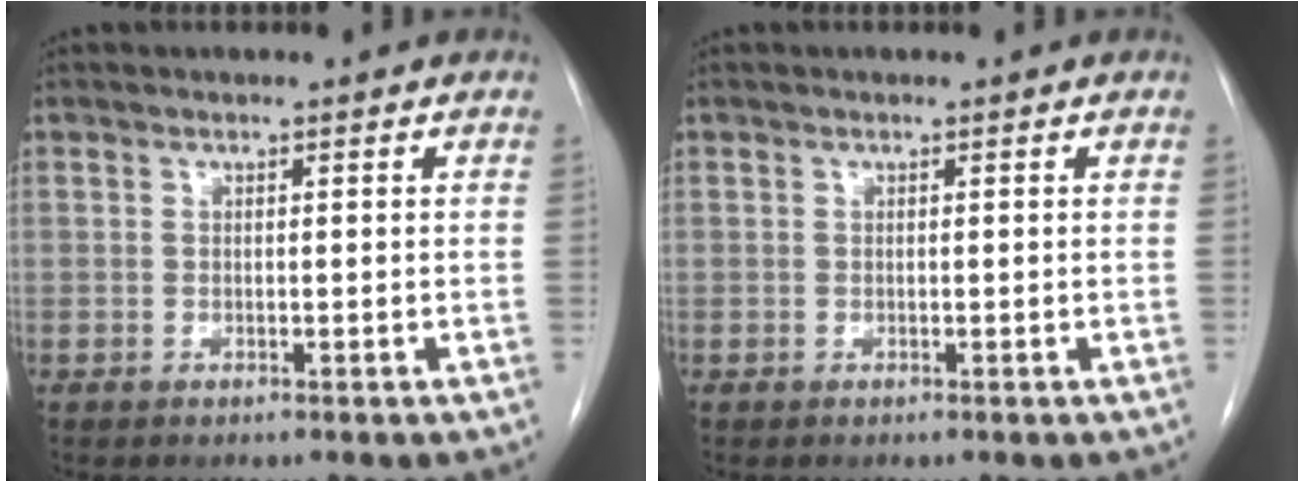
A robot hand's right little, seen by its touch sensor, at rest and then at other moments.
{"total": 0.0}